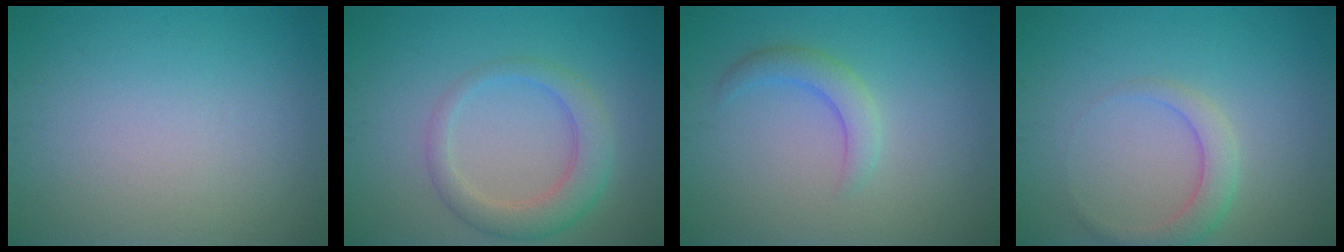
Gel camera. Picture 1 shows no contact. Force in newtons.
{"total": 3.8, "press": 3.8, "slide": 0.1}
{"total": 2.3, "press": 2.2, "slide": 0.2}
{"total": 2.5, "press": 2.5, "slide": 0.1}